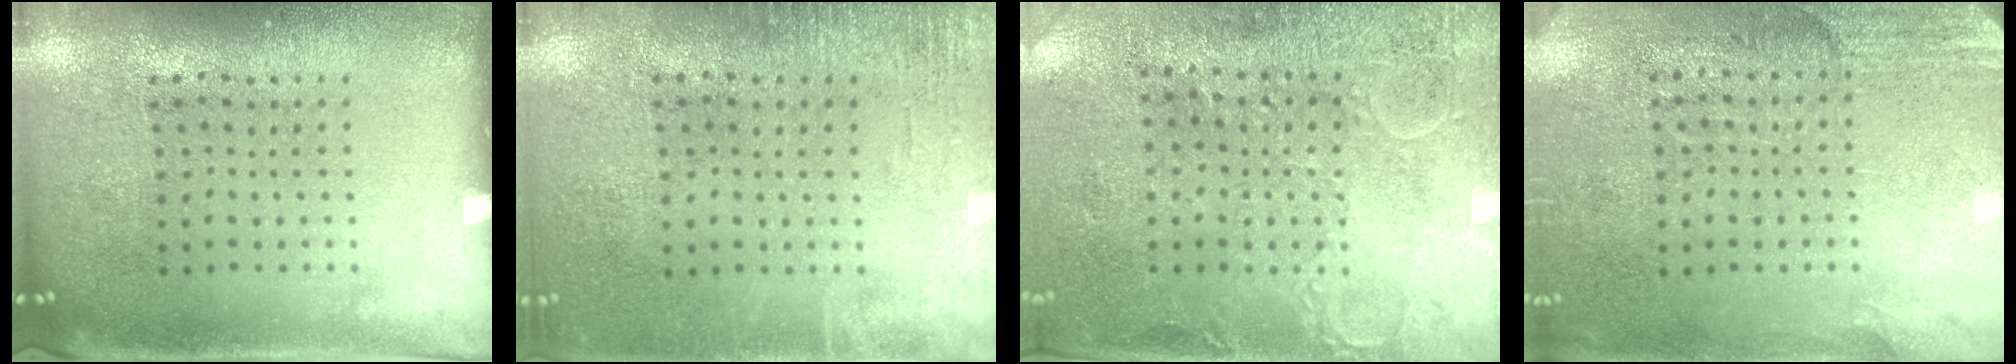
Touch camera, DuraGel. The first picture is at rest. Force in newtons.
{"total": 1.7, "press": 1.7, "slide": 0.3}
{"total": 2.9, "press": 2.5, "slide": 1.5}
{"total": 2.8, "press": 2.5, "slide": 1.2}